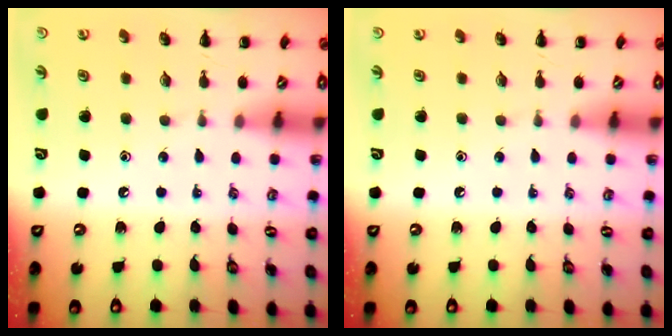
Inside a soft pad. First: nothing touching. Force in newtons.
{"total": 0.0}